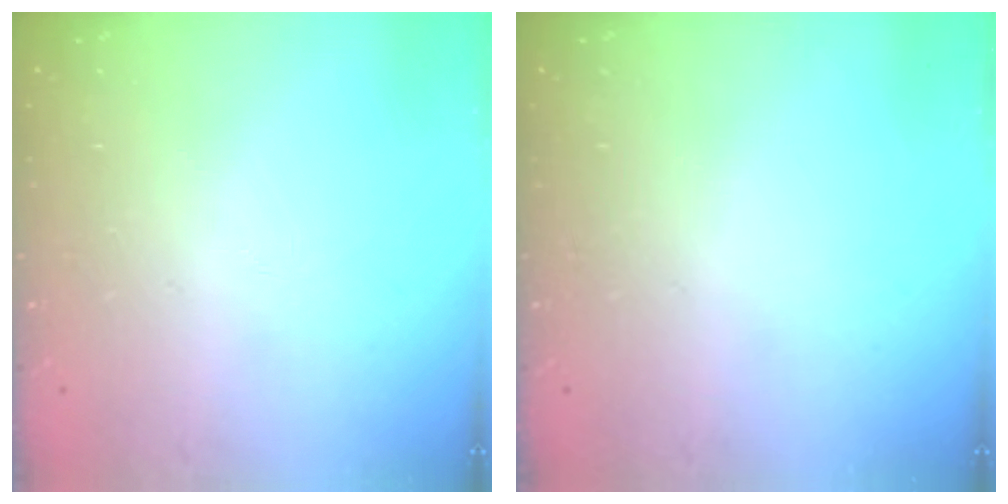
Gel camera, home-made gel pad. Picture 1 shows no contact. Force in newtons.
{"total": 0.0}